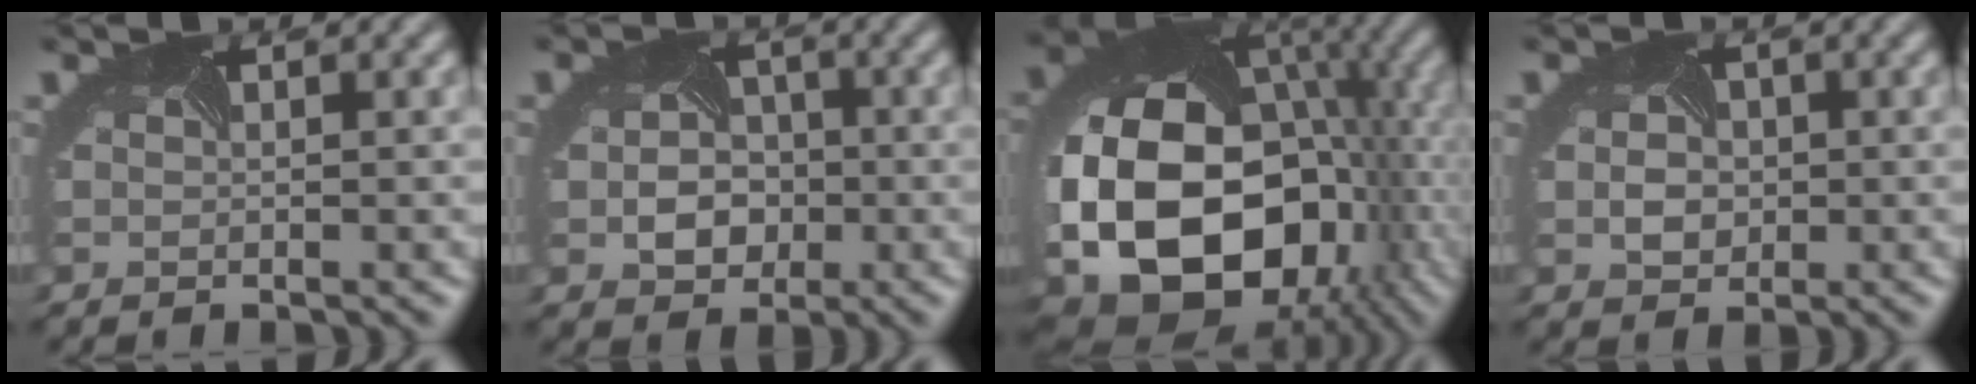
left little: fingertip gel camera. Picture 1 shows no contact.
{"total": 3.4, "force": [-0.7, 3.0, 1.4], "torque": [-0.033, -0.005, -0.014]}
{"total": 19.2, "force": [-3.1, 14.6, 12.2], "torque": [-0.263, -0.050, -0.013]}
{"total": 2.0, "force": [-0.2, 1.9, 0.6], "torque": [-0.021, -0.001, -0.009]}